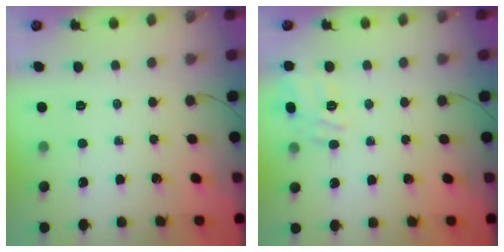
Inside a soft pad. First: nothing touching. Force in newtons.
{"total": 14.0, "press": 14.0, "slide": 0.5}